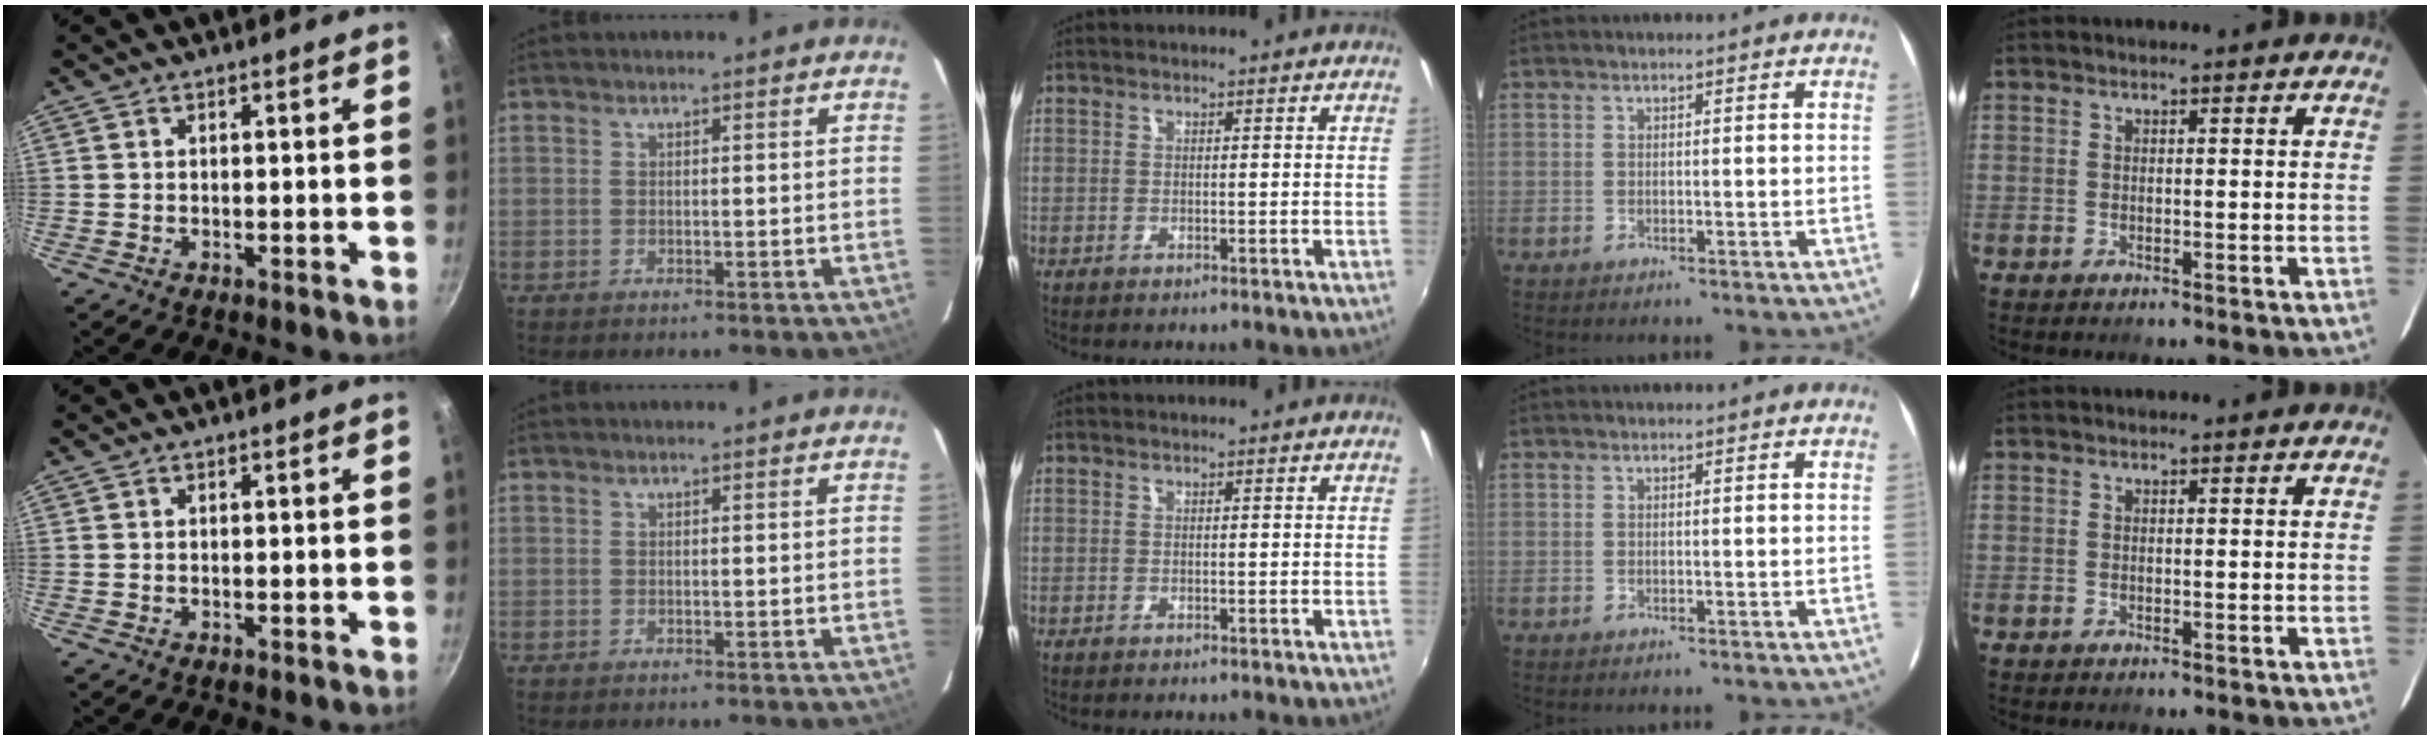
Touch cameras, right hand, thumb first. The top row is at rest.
{}